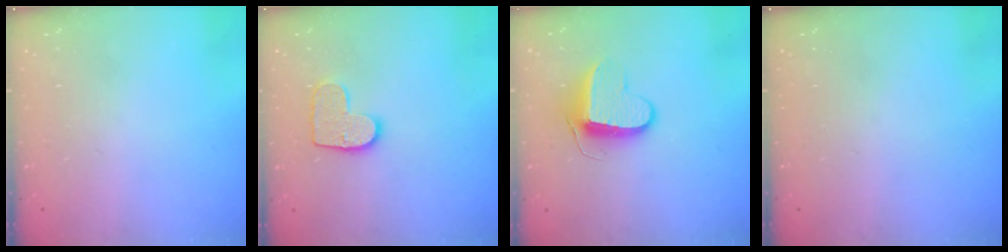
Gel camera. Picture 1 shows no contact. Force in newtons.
{"total": 10.0, "press": 10.0, "slide": 0.5}
{"total": 9.6, "press": 9.6, "slide": 0.2}
{"total": 0.0}